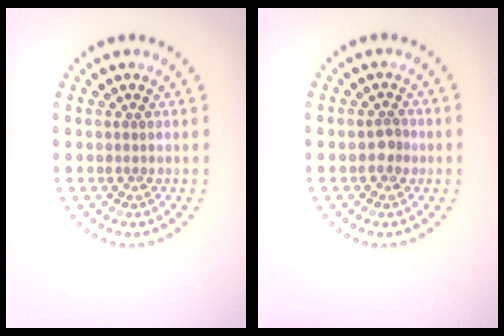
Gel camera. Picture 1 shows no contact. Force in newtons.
{"total": 1.5, "press": 1.4, "slide": 0.5}